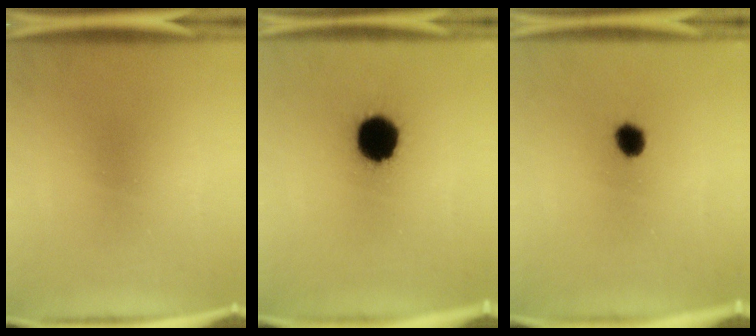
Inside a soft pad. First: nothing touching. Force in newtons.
{"total": 13.0}
{"total": 4.1}